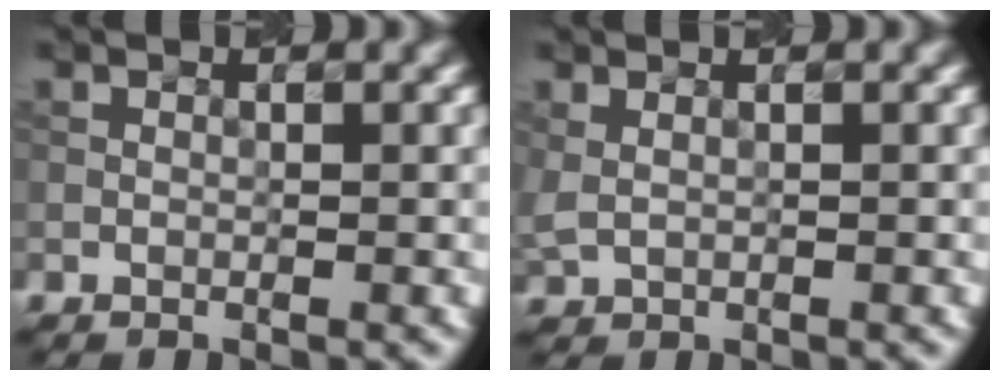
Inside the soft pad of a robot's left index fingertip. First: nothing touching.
{"total": 0.8, "force": [0.4, 0.5, 0.5], "torque": [-0.015, 0.000, 0.010]}